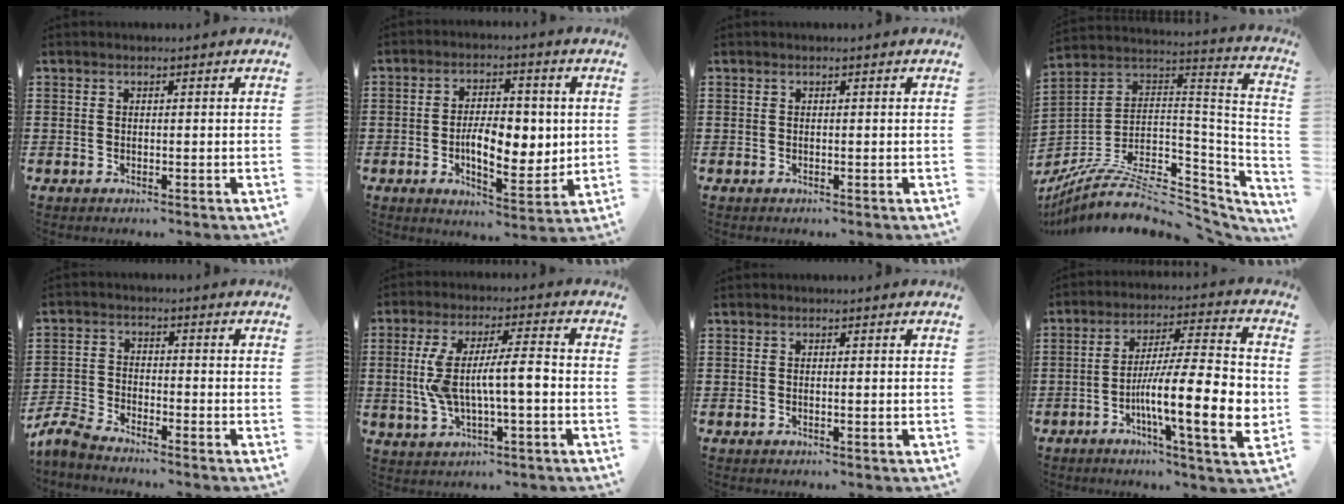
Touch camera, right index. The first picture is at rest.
{"total": 8.6, "force": [-0.3, 4.6, 7.2], "torque": [-0.102, 0.001, -0.010]}
{"total": 0.0}
{"total": 9.1, "force": [-6.5, 3.3, 5.5], "torque": [-0.107, -0.001, -0.124]}
{"total": 4.1, "force": [-4.0, 0.3, 0.9], "torque": [-0.048, -0.011, -0.089]}
{"total": 9.0, "force": [-0.8, 2.5, 8.6], "torque": [-0.174, 0.001, -0.021]}
{"total": 0.0}
{"total": 16.4, "force": [-3.8, 3.8, 15.5], "torque": [-0.245, -0.006, -0.063]}